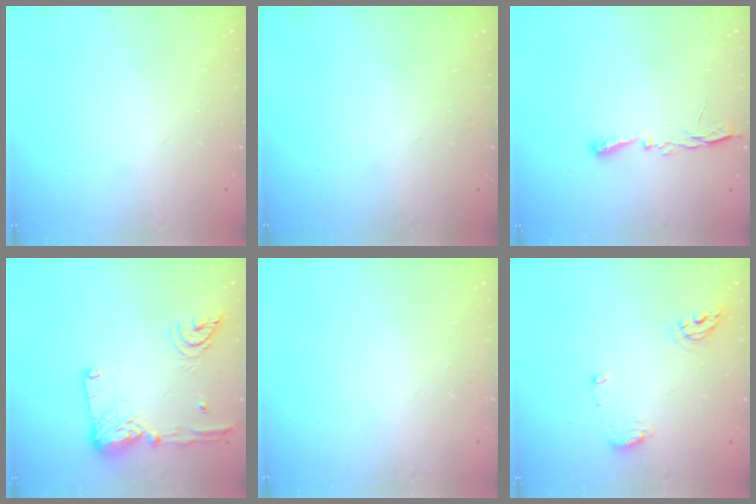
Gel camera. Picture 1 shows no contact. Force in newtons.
{"total": 0.0}
{"total": 5.2, "press": 5.1, "slide": 0.8}
{"total": 16.7, "press": 16.5, "slide": 2.8}
{"total": 0.0}
{"total": 6.9, "press": 6.8, "slide": 0.9}